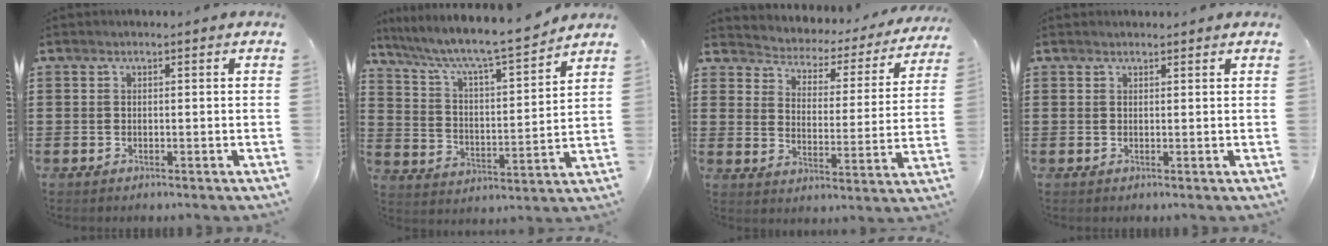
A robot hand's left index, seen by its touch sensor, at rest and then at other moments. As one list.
[{"total": 6.9, "force": [5.9, 0.4, 3.5], "torque": [-0.094, -0.044, 0.092]}, {"total": 2.5, "force": [2.4, 0.7, 0.0], "torque": [-0.022, -0.028, 0.028]}, {"total": 0.7, "force": [0.7, 0.1, 0.1], "torque": [-0.004, -0.001, 0.015]}]